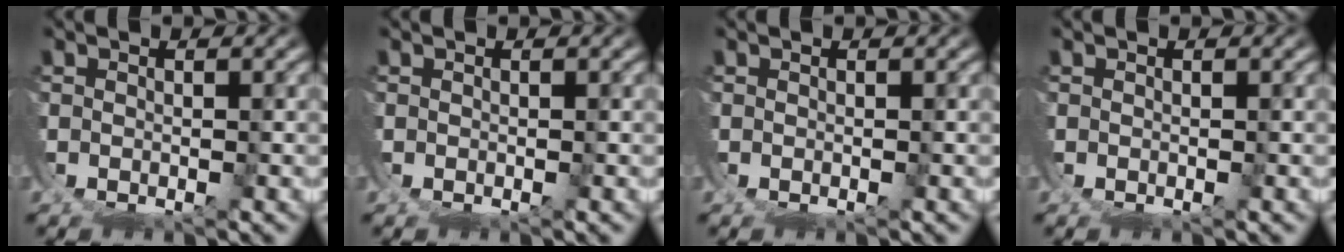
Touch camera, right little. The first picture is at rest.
{"total": 0.0}
{"total": 0.0}
{"total": 0.0}